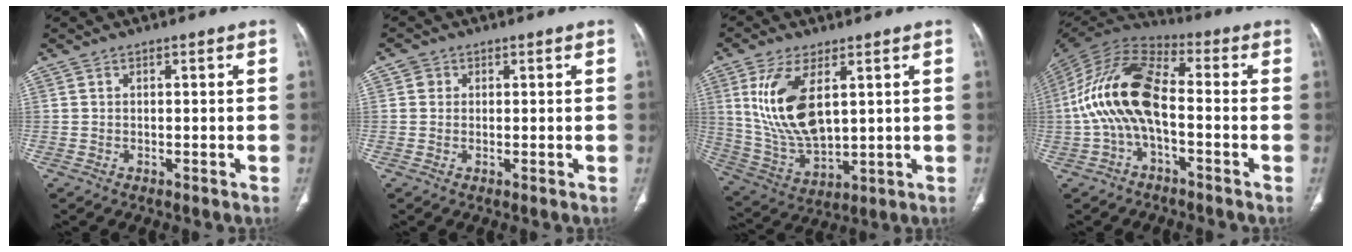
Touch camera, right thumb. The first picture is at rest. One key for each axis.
{"total": 1.5, "fx": 0.3, "fy": 1.4, "fz": 0.3, "tx": 0.003, "ty": 0.001, "tz": 0.002}
{"total": 14.8, "fx": 4.3, "fy": 7.1, "fz": 12.3, "tx": -0.248, "ty": -0.023, "tz": 0.098}
{"total": 15.6, "fx": -1.9, "fy": 7.7, "fz": 13.5, "tx": -0.271, "ty": 0.042, "tz": -0.045}